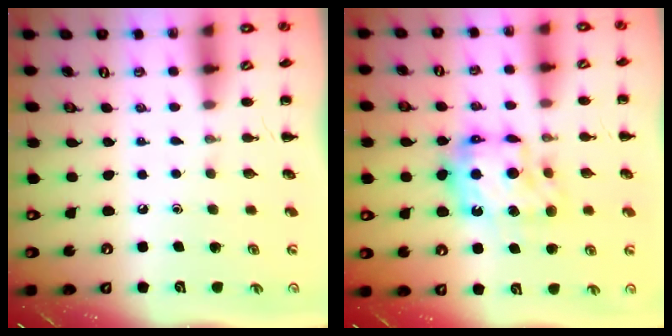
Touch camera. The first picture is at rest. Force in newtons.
{"total": 12.2, "press": 12.2, "slide": 1.4}